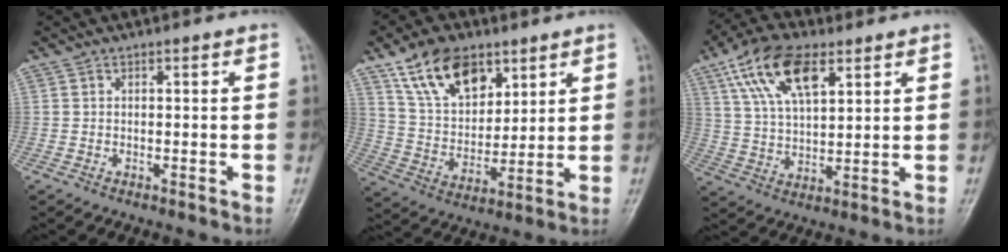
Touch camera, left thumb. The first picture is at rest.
{"total": 14.8, "force": [8.8, 8.6, 8.3], "torque": [-0.111, -0.039, 0.165]}
{"total": 14.0, "force": [7.0, 6.6, 10.2], "torque": [-0.175, -0.010, 0.130]}